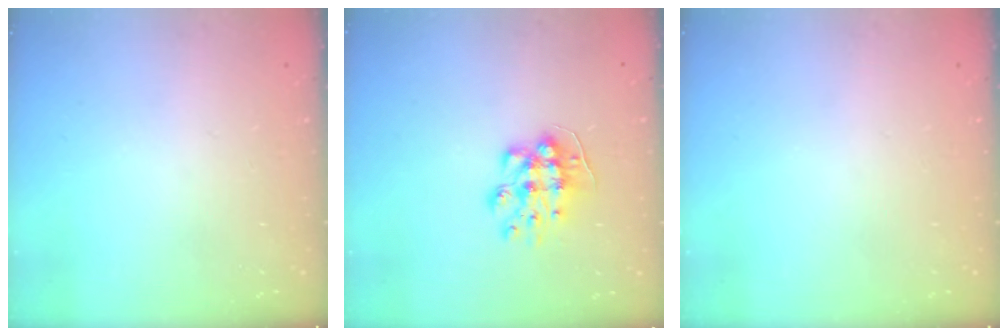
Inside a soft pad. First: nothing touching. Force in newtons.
{"total": 9.1, "press": 9.1, "slide": 0.3}
{"total": 0.0}